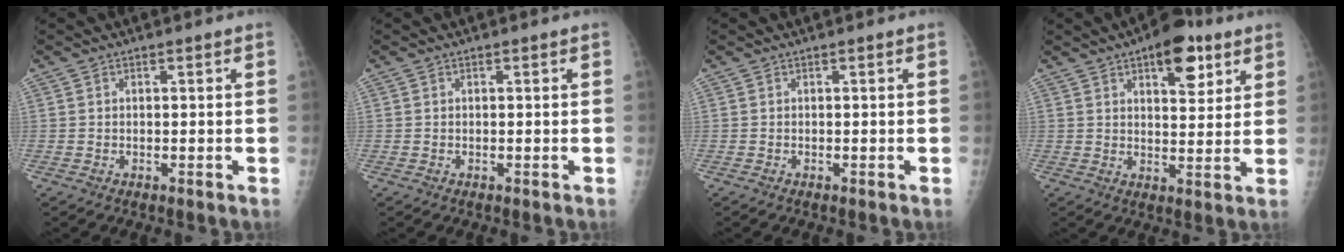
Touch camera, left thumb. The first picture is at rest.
{"total": 0.0}
{"total": 0.0}
{"total": 10.5, "force": [5.7, 4.9, 7.4], "torque": [-0.075, -0.022, 0.078]}